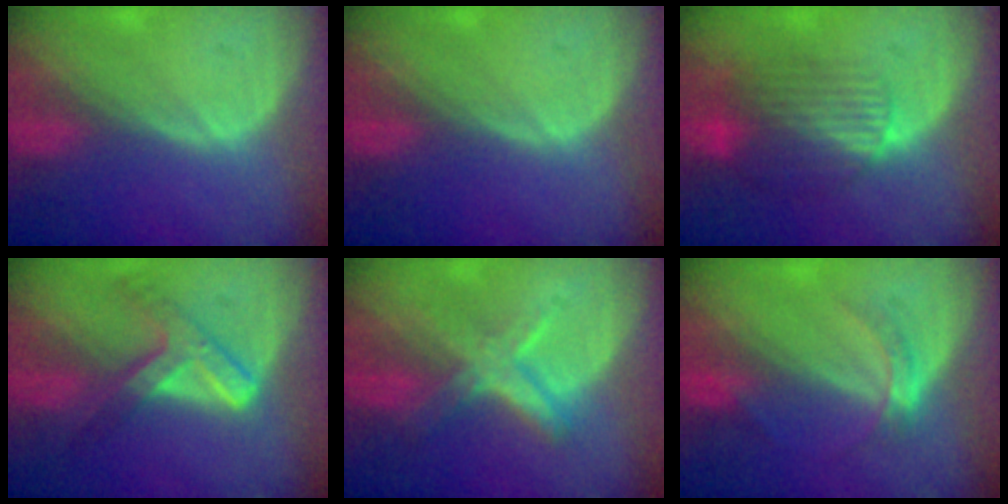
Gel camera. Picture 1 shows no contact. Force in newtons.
{"total": 0.0}
{"total": 8.5, "press": 7.3, "slide": 4.3}
{"total": 7.4, "press": 6.3, "slide": 3.9}
{"total": 6.5, "press": 5.8, "slide": 3.0}
{"total": 3.5, "press": 3.2, "slide": 1.5}